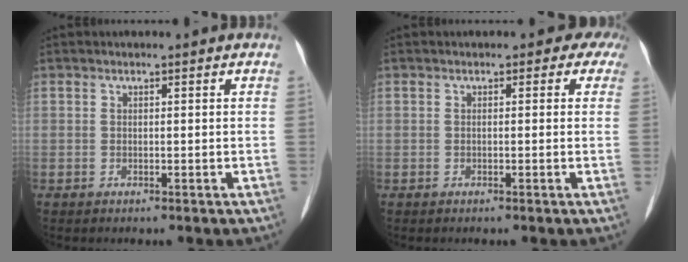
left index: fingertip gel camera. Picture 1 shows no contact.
{"total": 2.3, "force": [0.9, 1.9, 0.9], "torque": [0.007, 0.001, -0.010]}